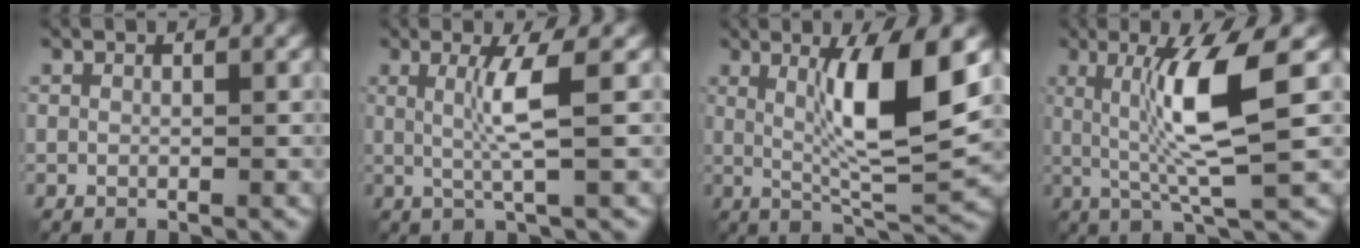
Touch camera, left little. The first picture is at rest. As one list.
[{"total": 3.5, "force": [0.2, 0.1, 3.5], "torque": [-0.071, -0.003, 0.006]}, {"total": 8.9, "force": [1.5, 1.8, 8.6], "torque": [-0.133, -0.012, 0.029]}, {"total": 7.7, "force": [0.7, 0.9, 7.6], "torque": [-0.142, -0.004, 0.017]}]